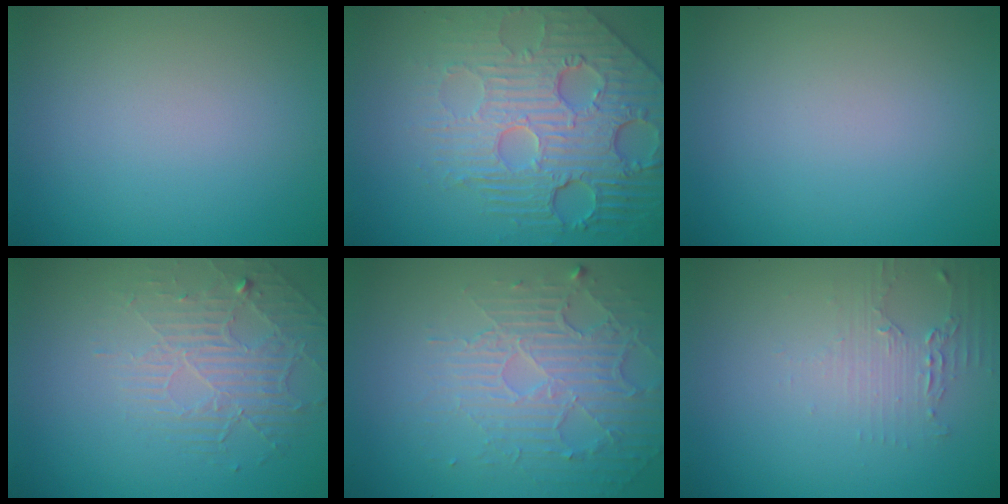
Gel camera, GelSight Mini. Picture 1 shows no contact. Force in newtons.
{"total": 8.2, "press": 5.8, "slide": 5.9}
{"total": 0.0}
{"total": 2.3, "press": 1.7, "slide": 1.6}
{"total": 5.7, "press": 3.4, "slide": 4.6}
{"total": 1.7, "press": 1.7, "slide": 0.3}